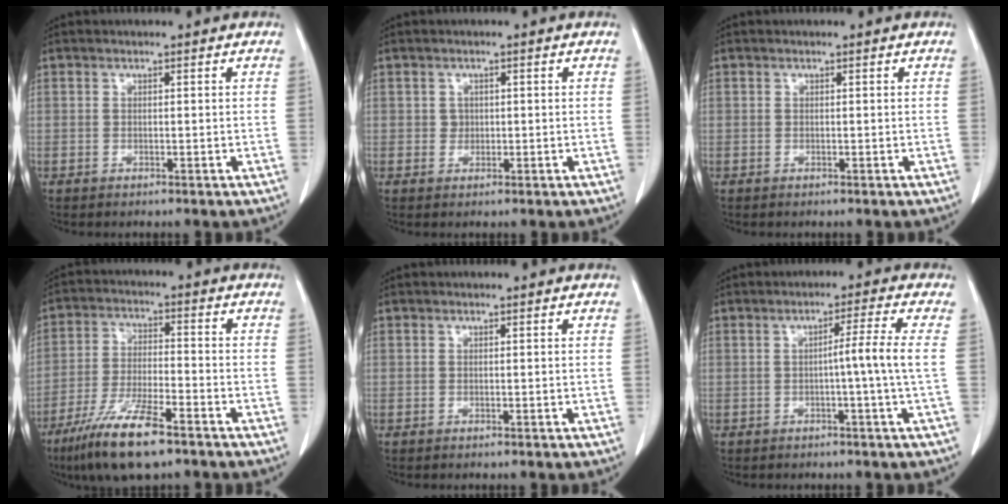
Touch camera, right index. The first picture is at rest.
{"total": 1.3, "force": [0.1, 1.2, 0.4], "torque": [-0.005, 0.002, 0.004]}
{"total": 0.0}
{"total": 11.8, "force": [-8.0, 2.0, 8.5], "torque": [-0.167, -0.024, -0.143]}
{"total": 0.0}
{"total": 4.6, "force": [-0.5, -1.7, 4.3], "torque": [-0.064, 0.003, -0.010]}